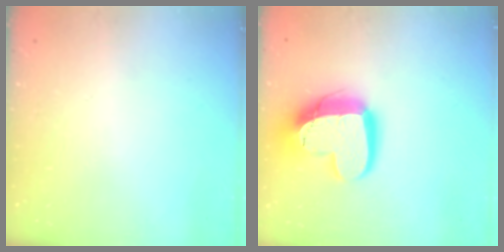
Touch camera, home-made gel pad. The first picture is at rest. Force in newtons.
{"total": 18.9, "press": 18.8, "slide": 1.5}